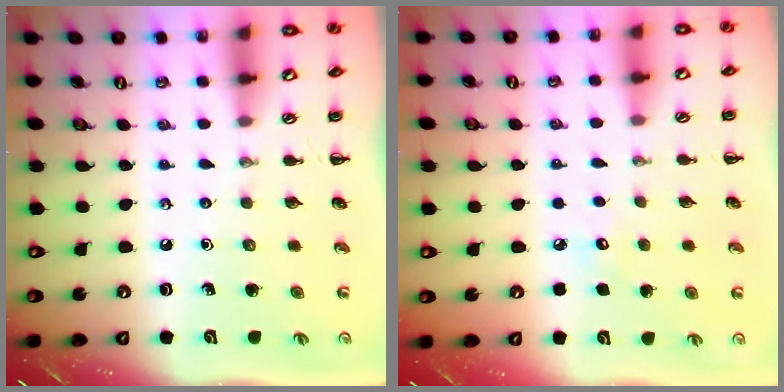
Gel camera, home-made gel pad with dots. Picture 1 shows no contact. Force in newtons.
{"total": 3.8, "press": 3.6, "slide": 1.0}